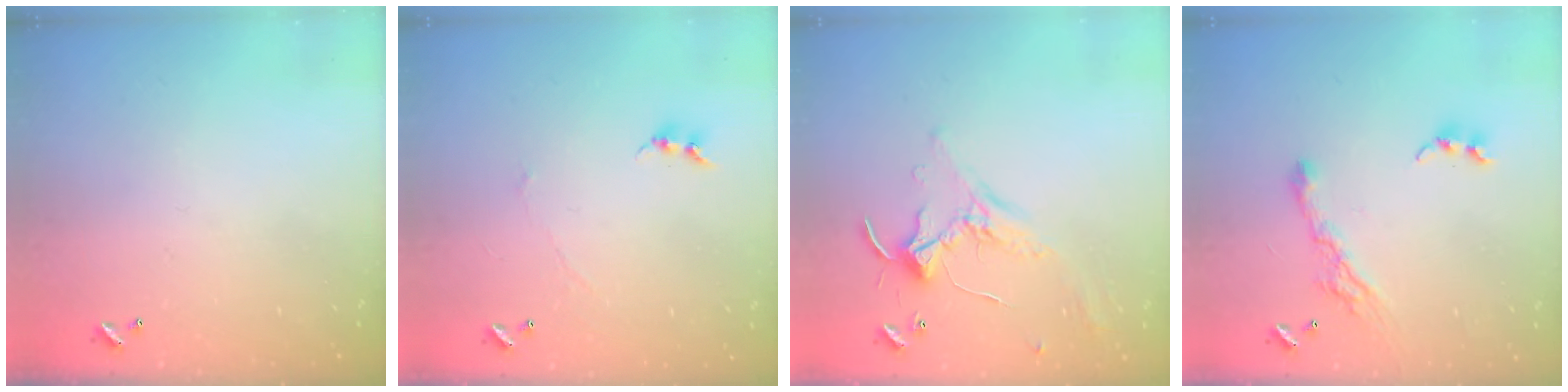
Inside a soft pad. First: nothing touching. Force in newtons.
{"total": 0.7, "press": 0.4, "slide": 0.6}
{"total": 0.9, "press": 0.8, "slide": 0.4}
{"total": 7.6, "press": 7.5, "slide": 1.1}